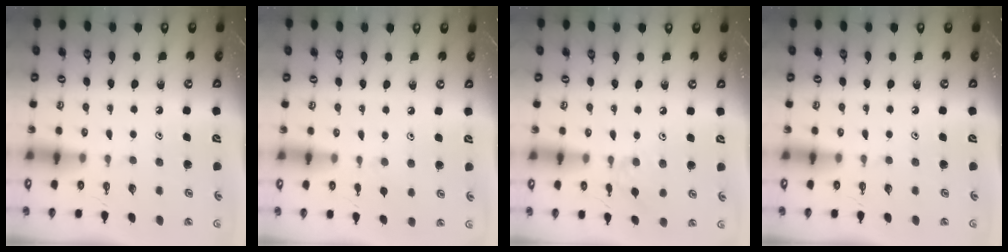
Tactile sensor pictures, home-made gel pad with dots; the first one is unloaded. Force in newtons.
{"total": 4.2, "press": 4.1, "slide": 0.6}
{"total": 4.5, "press": 4.4, "slide": 0.6}
{"total": 0.0}